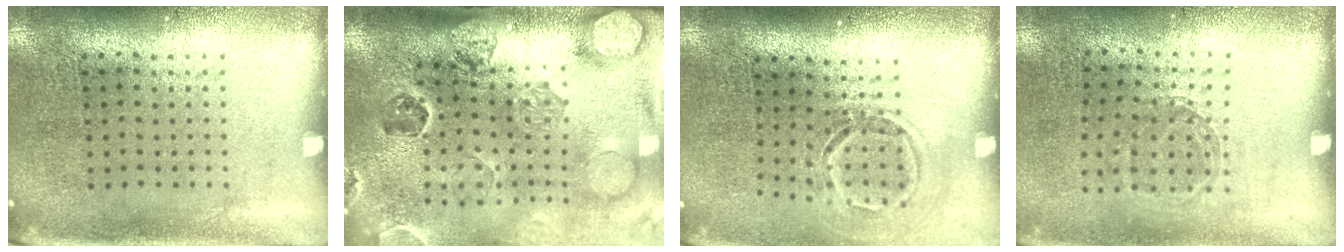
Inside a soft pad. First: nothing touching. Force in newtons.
{"total": 2.9, "press": 2.7, "slide": 0.9}
{"total": 1.6, "press": 1.1, "slide": 1.2}
{"total": 0.9, "press": 0.8, "slide": 0.5}